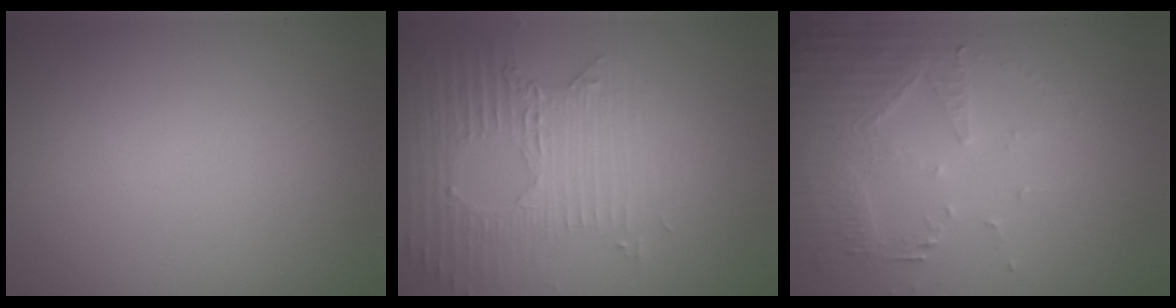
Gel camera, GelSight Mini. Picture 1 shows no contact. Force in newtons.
{"total": 5.2, "press": 3.3, "slide": 4.0}
{"total": 5.3, "press": 3.6, "slide": 4.0}